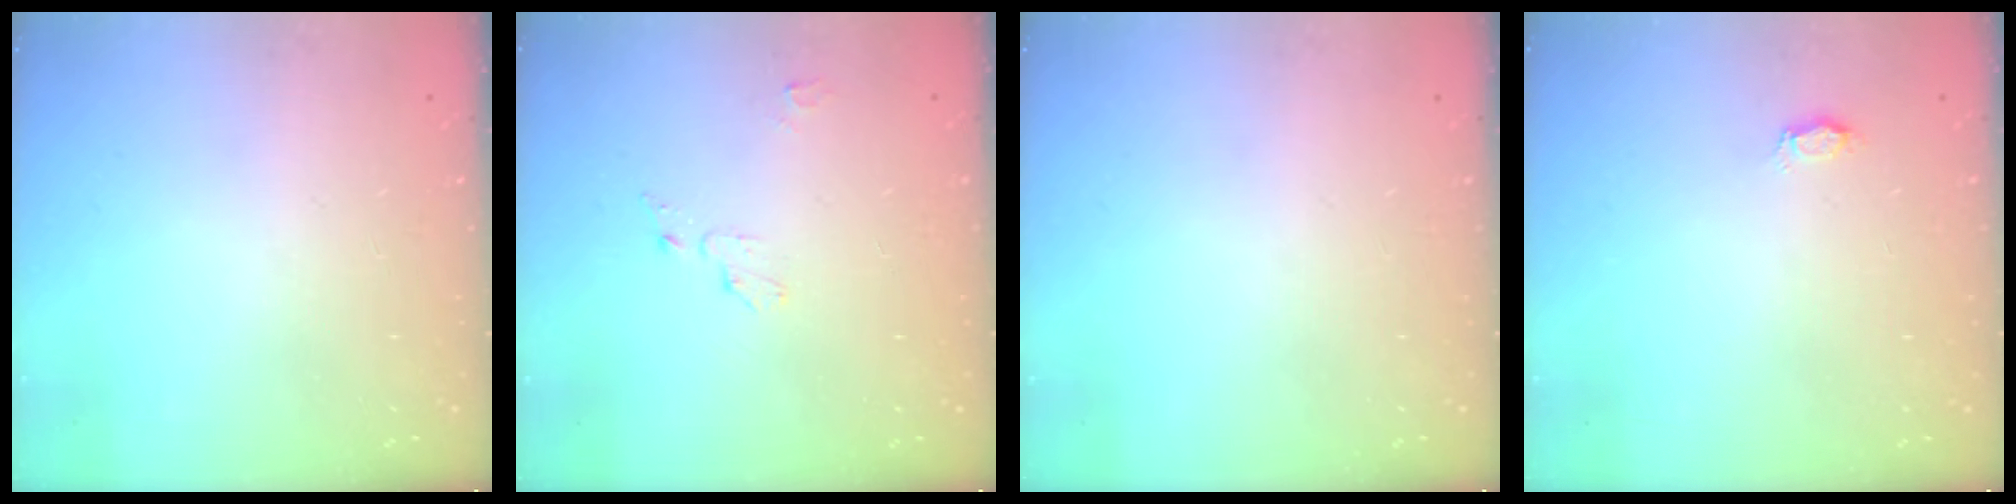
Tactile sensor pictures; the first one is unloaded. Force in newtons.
{"total": 3.6, "press": 3.6, "slide": 0.4}
{"total": 0.0}
{"total": 3.1, "press": 3.1, "slide": 0.3}